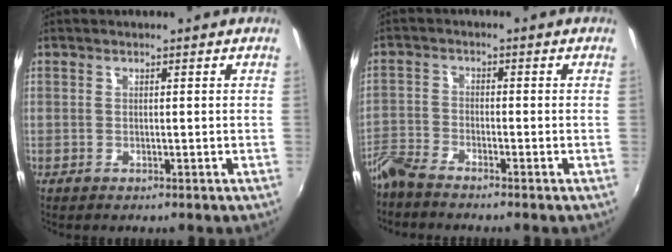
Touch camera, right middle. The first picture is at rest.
{"total": 5.4, "force": [-5.1, 0.6, 1.7], "torque": [-0.050, -0.011, -0.110]}